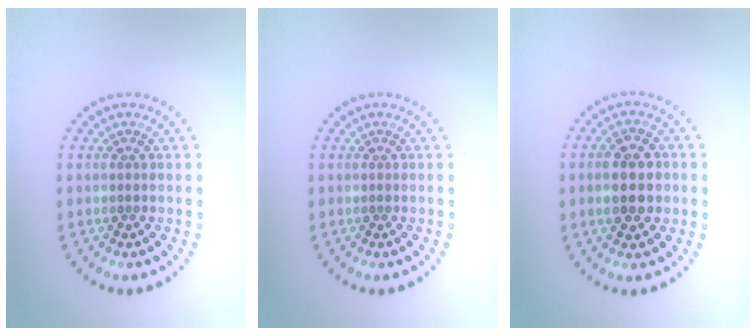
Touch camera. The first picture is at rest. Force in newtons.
{"total": 0.0}
{"total": 3.9, "press": 3.9, "slide": 0.0}